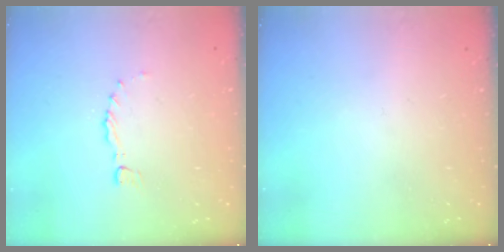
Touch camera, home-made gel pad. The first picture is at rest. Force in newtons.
{"total": 0.0}